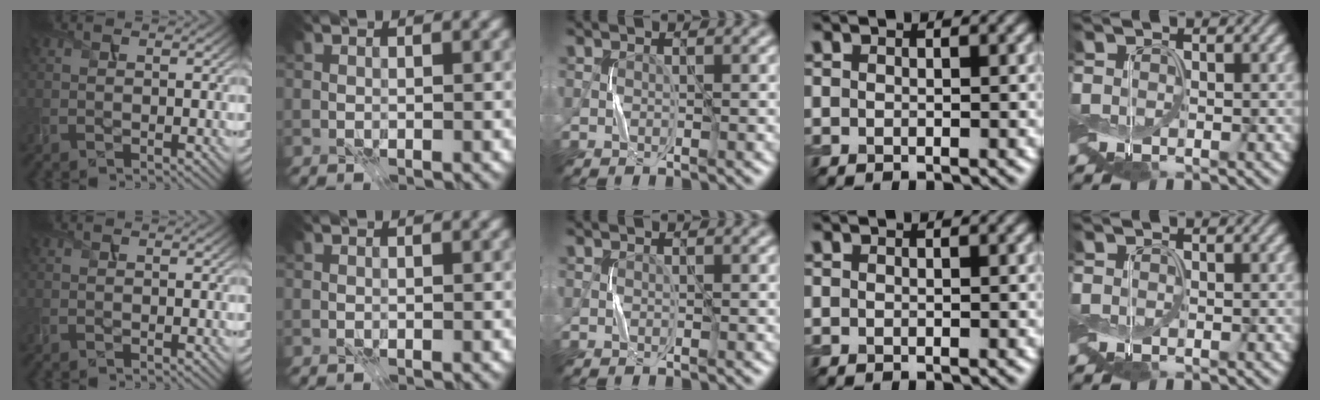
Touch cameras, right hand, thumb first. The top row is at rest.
{}